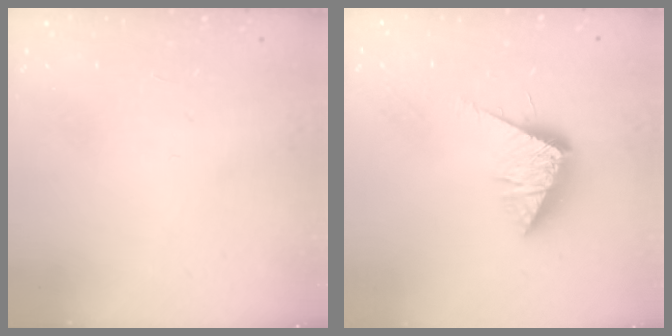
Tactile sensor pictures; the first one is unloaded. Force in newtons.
{"total": 10.5, "press": 10.5, "slide": 0.4}